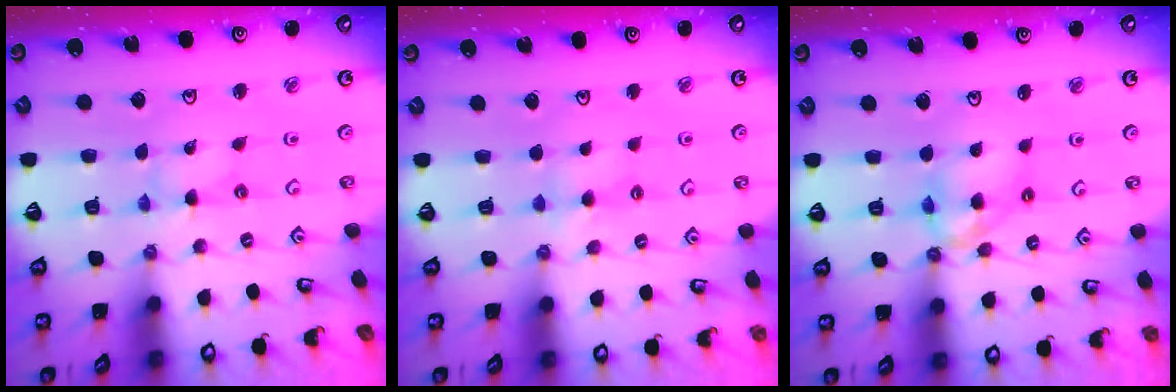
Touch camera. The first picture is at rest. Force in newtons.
{"total": 4.1, "press": 4.1, "slide": 0.5}
{"total": 9.9, "press": 9.8, "slide": 0.7}